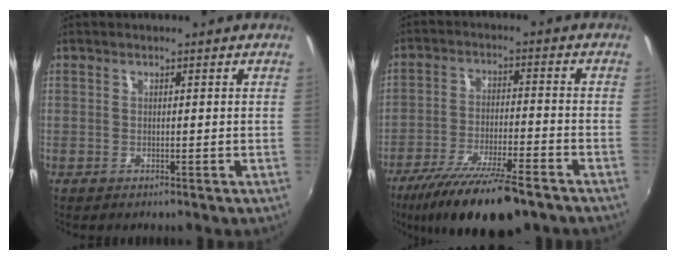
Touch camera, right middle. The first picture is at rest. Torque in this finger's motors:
{"motor_torque": [1.08, -1.06, 0.36, 0.13]}